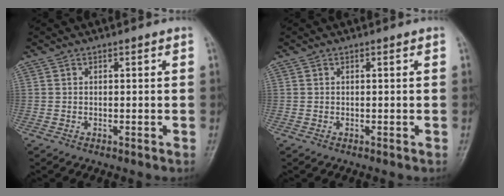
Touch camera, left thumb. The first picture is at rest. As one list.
[{"total": 0.0}]